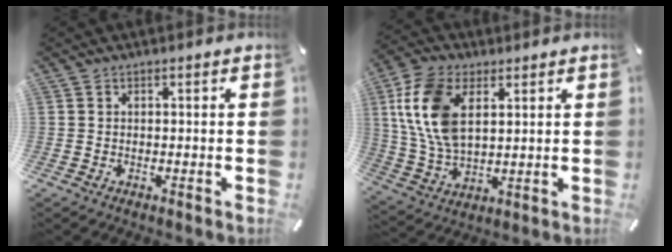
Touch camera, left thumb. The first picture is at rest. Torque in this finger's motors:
{"motor_torque": [0.65, 0.65, 1.95, -0.82, 0.63]}